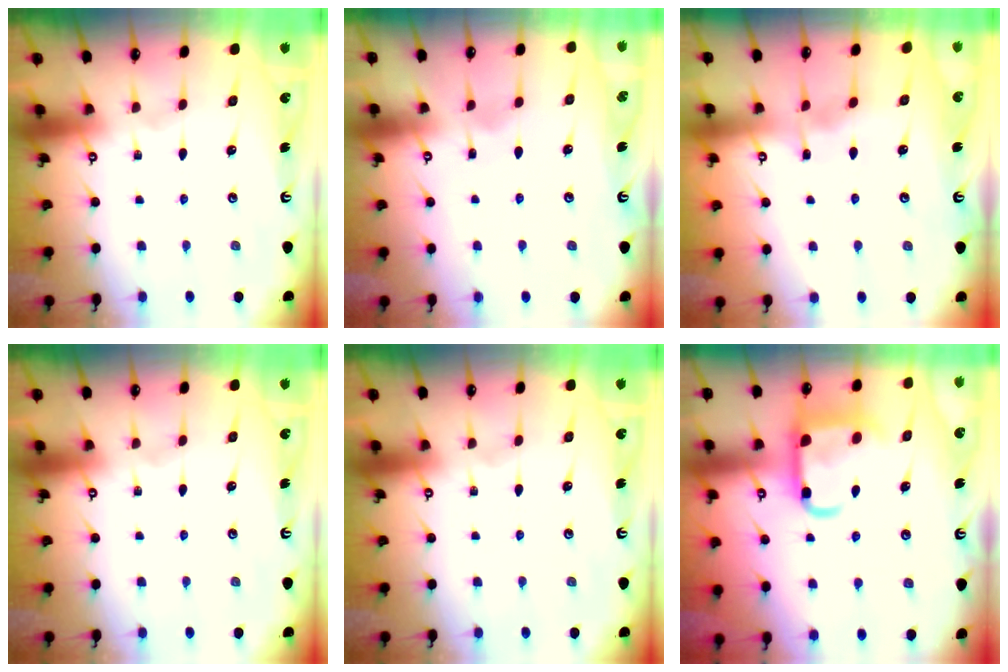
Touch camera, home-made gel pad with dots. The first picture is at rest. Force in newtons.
{"total": 3.5, "press": 3.4, "slide": 0.5}
{"total": 3.5, "press": 3.5, "slide": 0.3}
{"total": 0.0}
{"total": 0.0}
{"total": 13.2, "press": 13.2, "slide": 1.6}